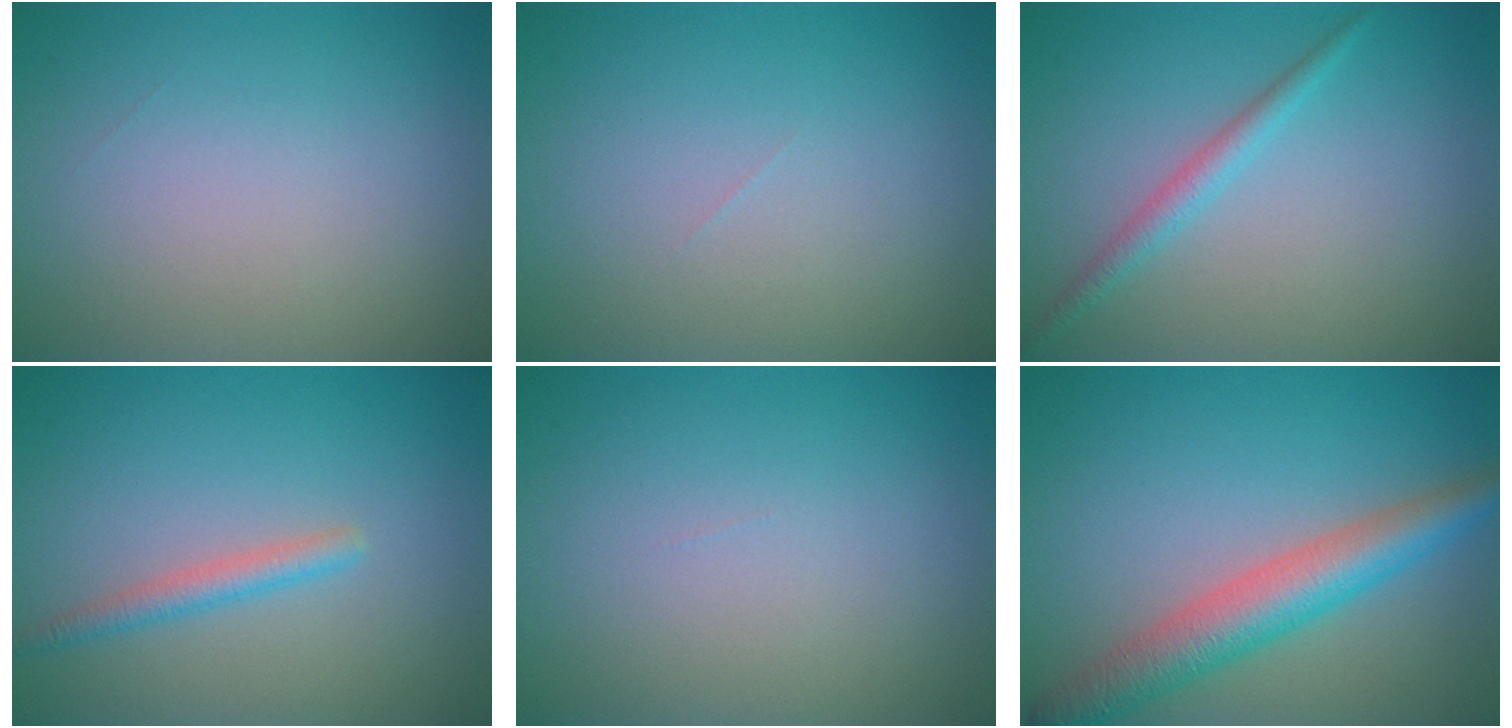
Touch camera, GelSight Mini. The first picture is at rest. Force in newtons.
{"total": 0.0}
{"total": 1.8, "press": 1.8, "slide": 0.1}
{"total": 1.8, "press": 1.8, "slide": 0.1}
{"total": 0.0}
{"total": 5.6, "press": 5.6, "slide": 0.1}